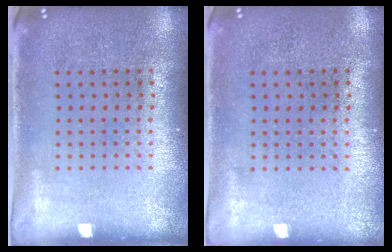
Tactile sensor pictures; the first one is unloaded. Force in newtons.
{"total": 0.0}